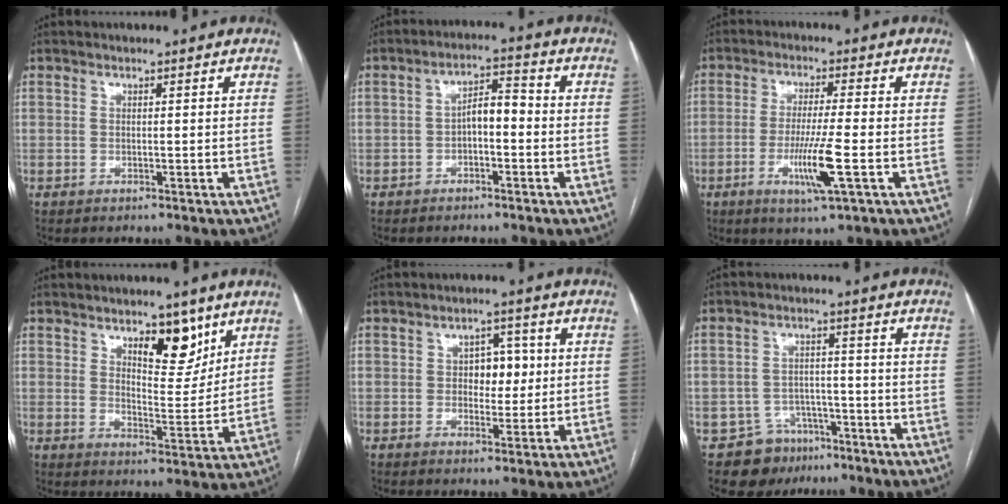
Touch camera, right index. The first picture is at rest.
{"total": 4.8, "force": [-0.9, 2.0, 4.2], "torque": [-0.071, 0.024, -0.016]}
{"total": 8.0, "force": [-2.5, -0.4, 7.6], "torque": [-0.143, -0.019, -0.046]}
{"total": 8.6, "force": [5.2, 3.3, 5.9], "torque": [-0.081, -0.009, 0.085]}
{"total": 5.0, "force": [0.6, 3.2, 3.9], "torque": [-0.046, 0.011, 0.012]}
{"total": 7.6, "force": [-4.9, 5.7, 0.7], "torque": [-0.007, 0.015, -0.069]}